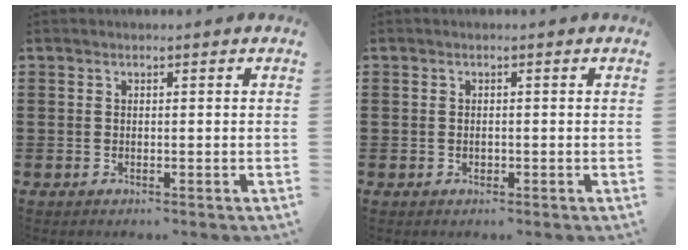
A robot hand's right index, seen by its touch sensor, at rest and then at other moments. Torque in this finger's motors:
{"motor_torque": [-0.22, 0.52, 0.00, 0.00]}